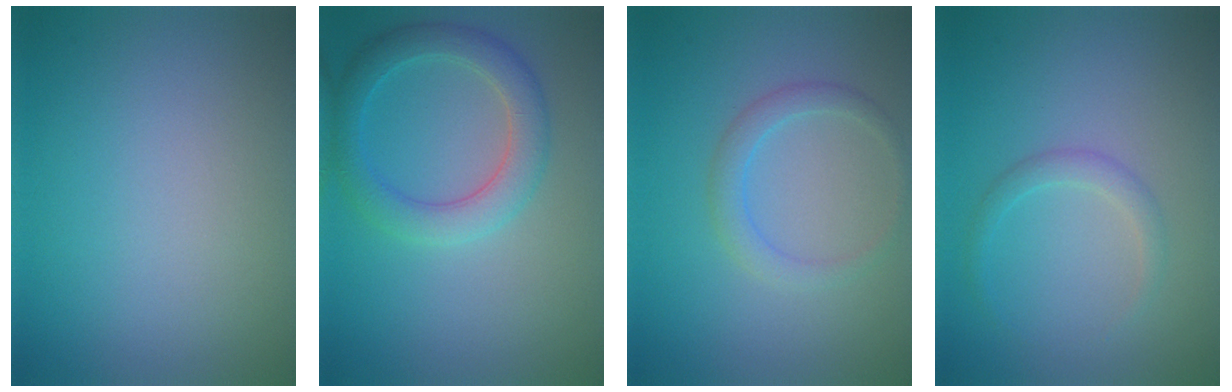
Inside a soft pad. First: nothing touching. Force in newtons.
{"total": 3.9, "press": 3.9, "slide": 0.1}
{"total": 1.9, "press": 1.9, "slide": 0.1}
{"total": 1.5, "press": 1.5, "slide": 0.1}